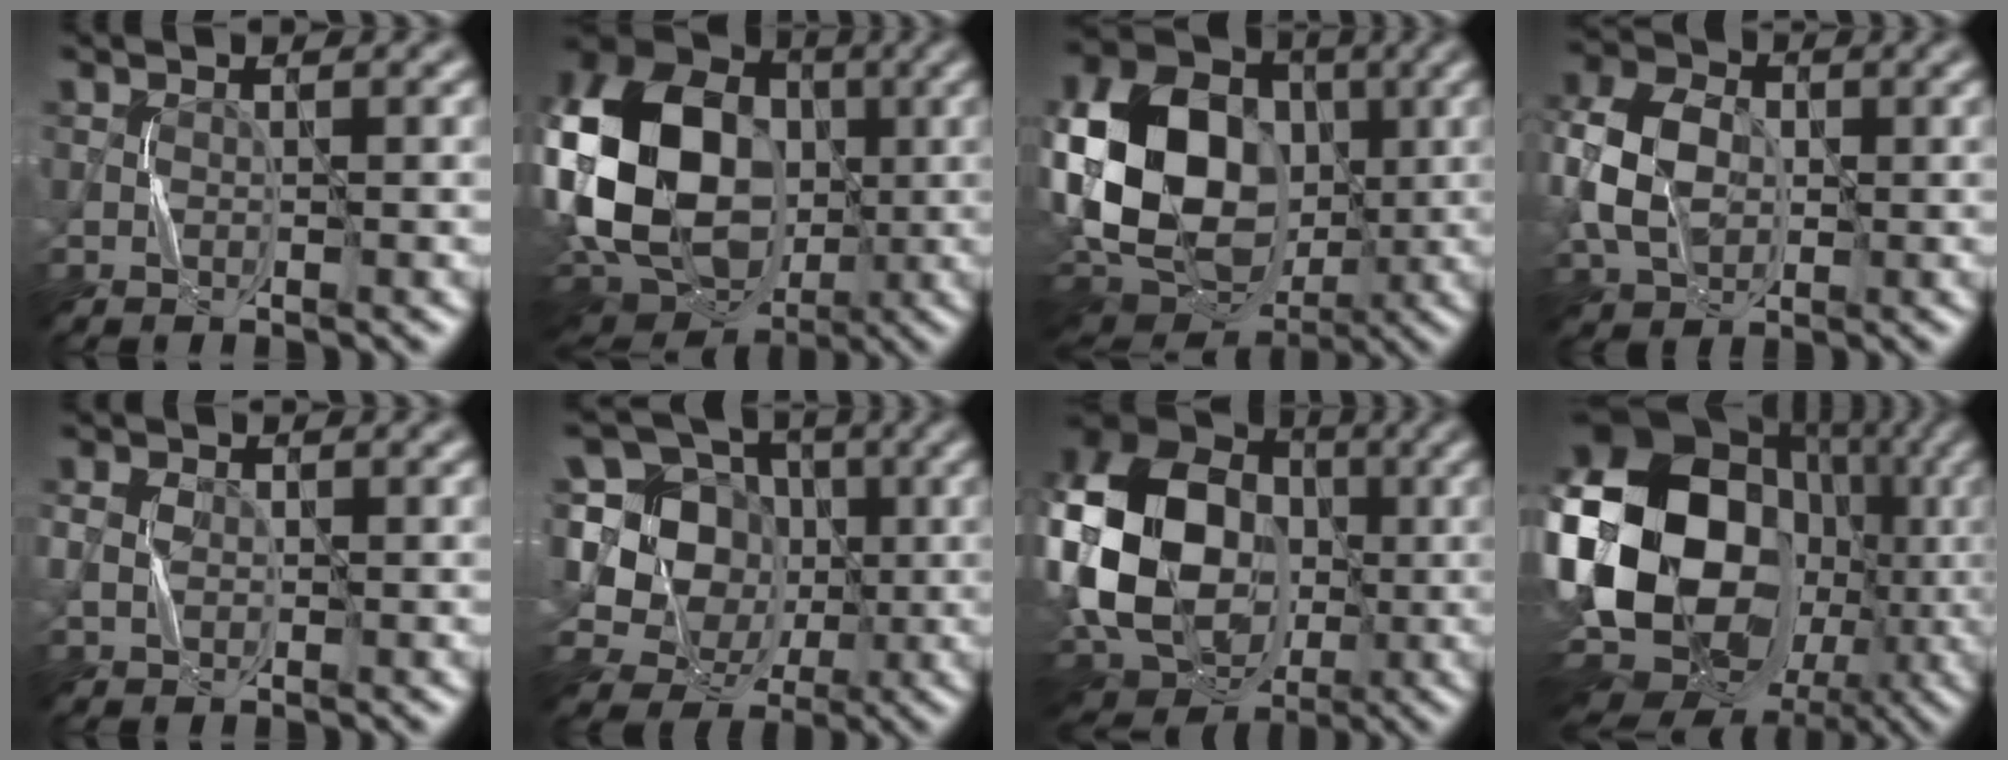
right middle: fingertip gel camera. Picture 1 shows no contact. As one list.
[{"total": 19.5, "force": [-0.7, 14.9, 12.6], "torque": [-0.264, 0.013, -0.028]}, {"total": 17.0, "force": [0.4, 12.8, 11.2], "torque": [-0.220, 0.007, 0.012]}, {"total": 7.6, "force": [-0.1, 5.8, 5.0], "torque": [-0.131, 0.011, -0.010]}, {"total": 1.8, "force": [0.1, 1.4, 1.1], "torque": [-0.026, 0.005, 0.001]}, {"total": 13.1, "force": [1.6, 11.6, 5.7], "torque": [-0.165, 0.043, 0.010]}, {"total": 20.2, "force": [-1.3, 15.8, 12.5], "torque": [-0.269, 0.010, -0.045]}, {"total": 22.5, "force": [-2.7, 17.0, 14.4], "torque": [-0.279, 0.005, -0.075]}]